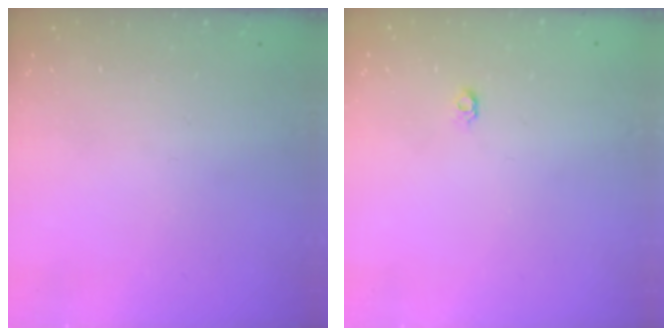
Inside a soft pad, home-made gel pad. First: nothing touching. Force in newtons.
{"total": 4.0, "press": 4.0, "slide": 0.4}